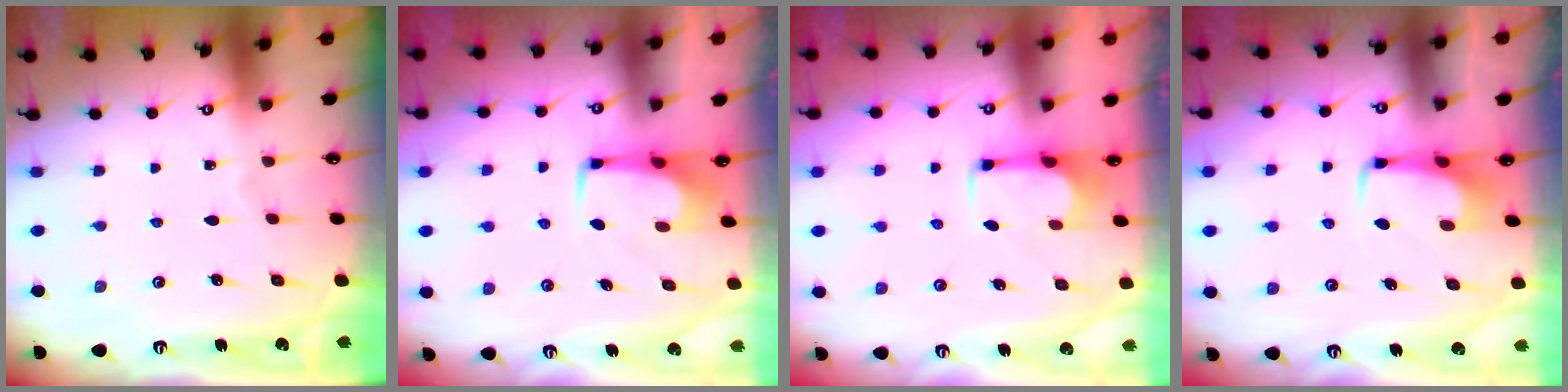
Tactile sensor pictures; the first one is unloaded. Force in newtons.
{"total": 1.9, "press": 1.8, "slide": 0.6}
{"total": 2.8, "press": 2.6, "slide": 1.1}
{"total": 3.0, "press": 3.0, "slide": 0.4}